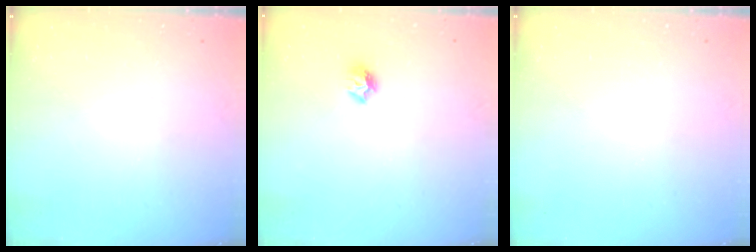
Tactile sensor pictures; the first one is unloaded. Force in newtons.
{"total": 6.7, "press": 6.7, "slide": 0.8}
{"total": 0.0}